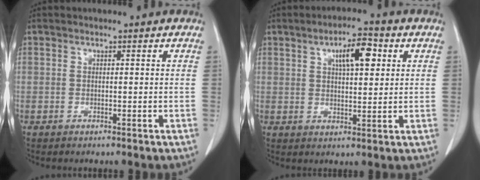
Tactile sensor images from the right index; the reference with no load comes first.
{"total": 7.0, "force": [2.8, 2.3, 6.1], "torque": [-0.100, 0.011, 0.044]}